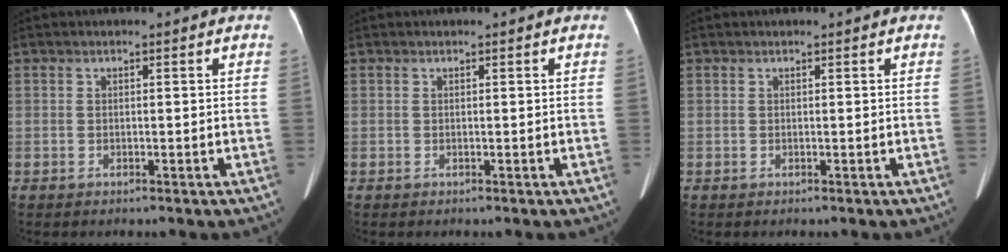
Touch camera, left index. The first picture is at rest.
{"total": 0.0}
{"total": 0.0}